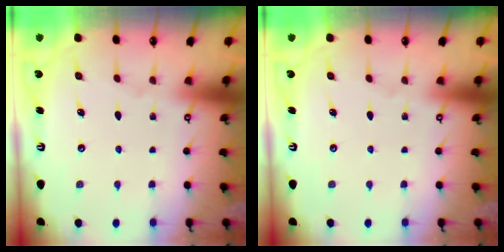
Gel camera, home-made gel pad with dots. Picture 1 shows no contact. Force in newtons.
{"total": 0.0}